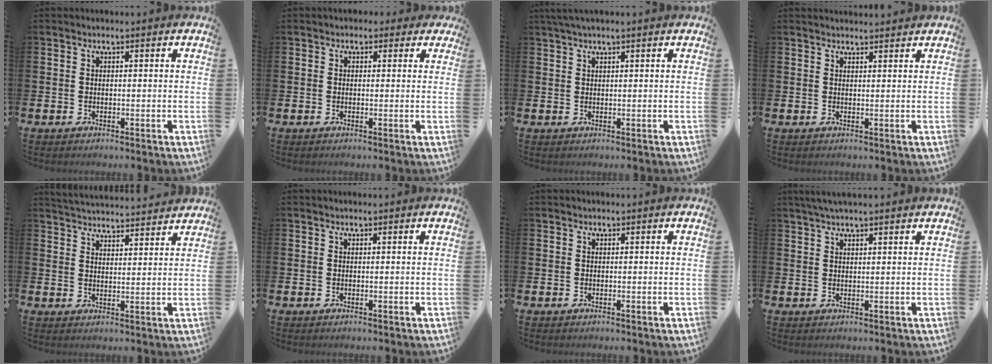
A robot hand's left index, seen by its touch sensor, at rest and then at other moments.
{"total": 1.2, "force": [0.3, 1.2, 0.2], "torque": [-0.002, 0.010, 0.002]}
{"total": 1.6, "force": [1.3, -0.1, 1.0], "torque": [-0.024, 0.004, 0.024]}
{"total": 1.6, "force": [1.5, 0.2, 0.0], "torque": [0.009, -0.008, 0.026]}
{"total": 4.5, "force": [4.5, 0.2, -0.1], "torque": [-0.007, -0.032, 0.079]}
{"total": 0.0}
{"total": 0.0}
{"total": 2.6, "force": [2.2, 0.3, 1.4], "torque": [-0.026, -0.001, 0.039]}